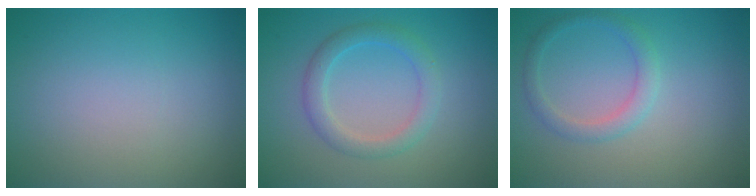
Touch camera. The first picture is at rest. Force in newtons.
{"total": 2.7, "press": 2.7, "slide": 0.1}
{"total": 2.0, "press": 2.0, "slide": 0.1}